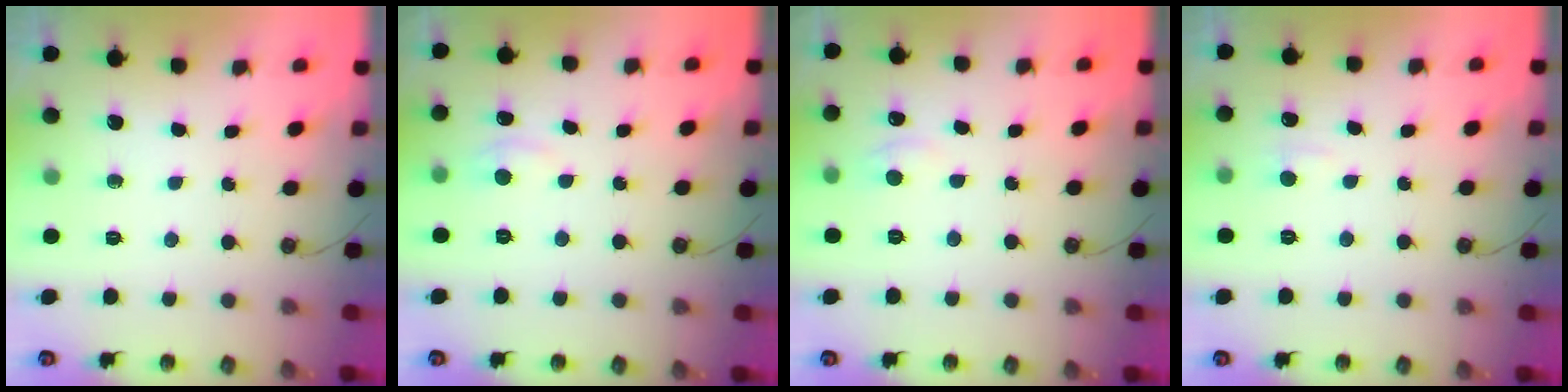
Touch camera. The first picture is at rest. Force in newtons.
{"total": 2.1, "press": 2.0, "slide": 0.7}
{"total": 1.4, "press": 1.2, "slide": 0.6}
{"total": 1.9, "press": 1.8, "slide": 0.6}